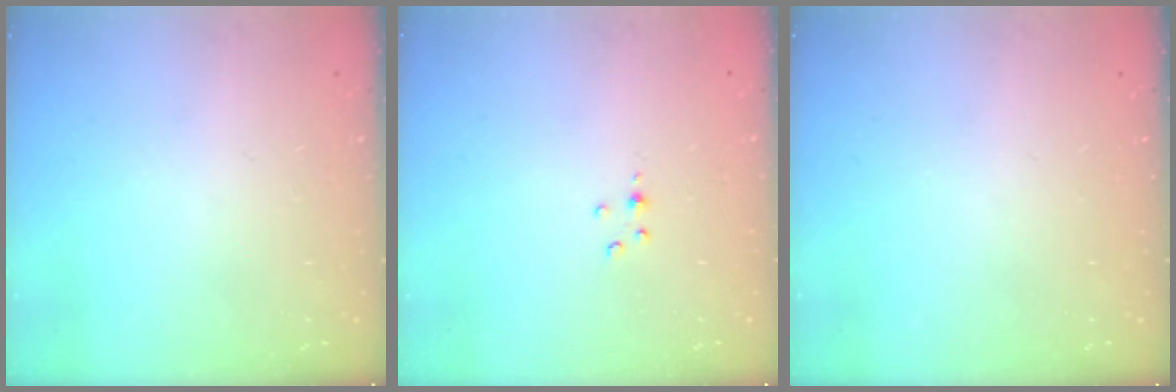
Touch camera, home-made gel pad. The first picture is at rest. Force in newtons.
{"total": 2.0, "press": 2.0, "slide": 0.3}
{"total": 0.0}